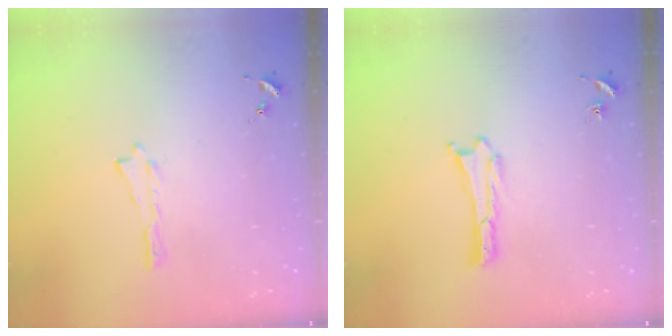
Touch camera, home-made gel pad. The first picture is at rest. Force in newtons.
{"total": 0.0}